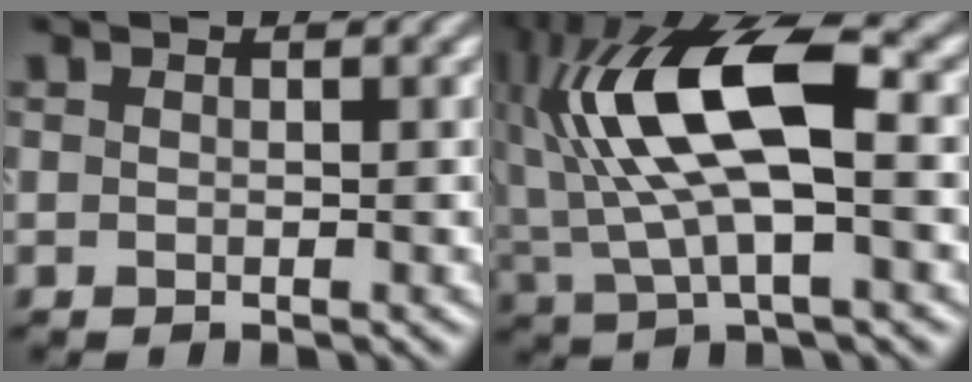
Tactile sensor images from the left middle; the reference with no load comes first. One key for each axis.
{"total": 11.8, "fx": 2.3, "fy": 4.7, "fz": 10.6, "tx": -0.211, "ty": 0.020, "tz": 0.038}